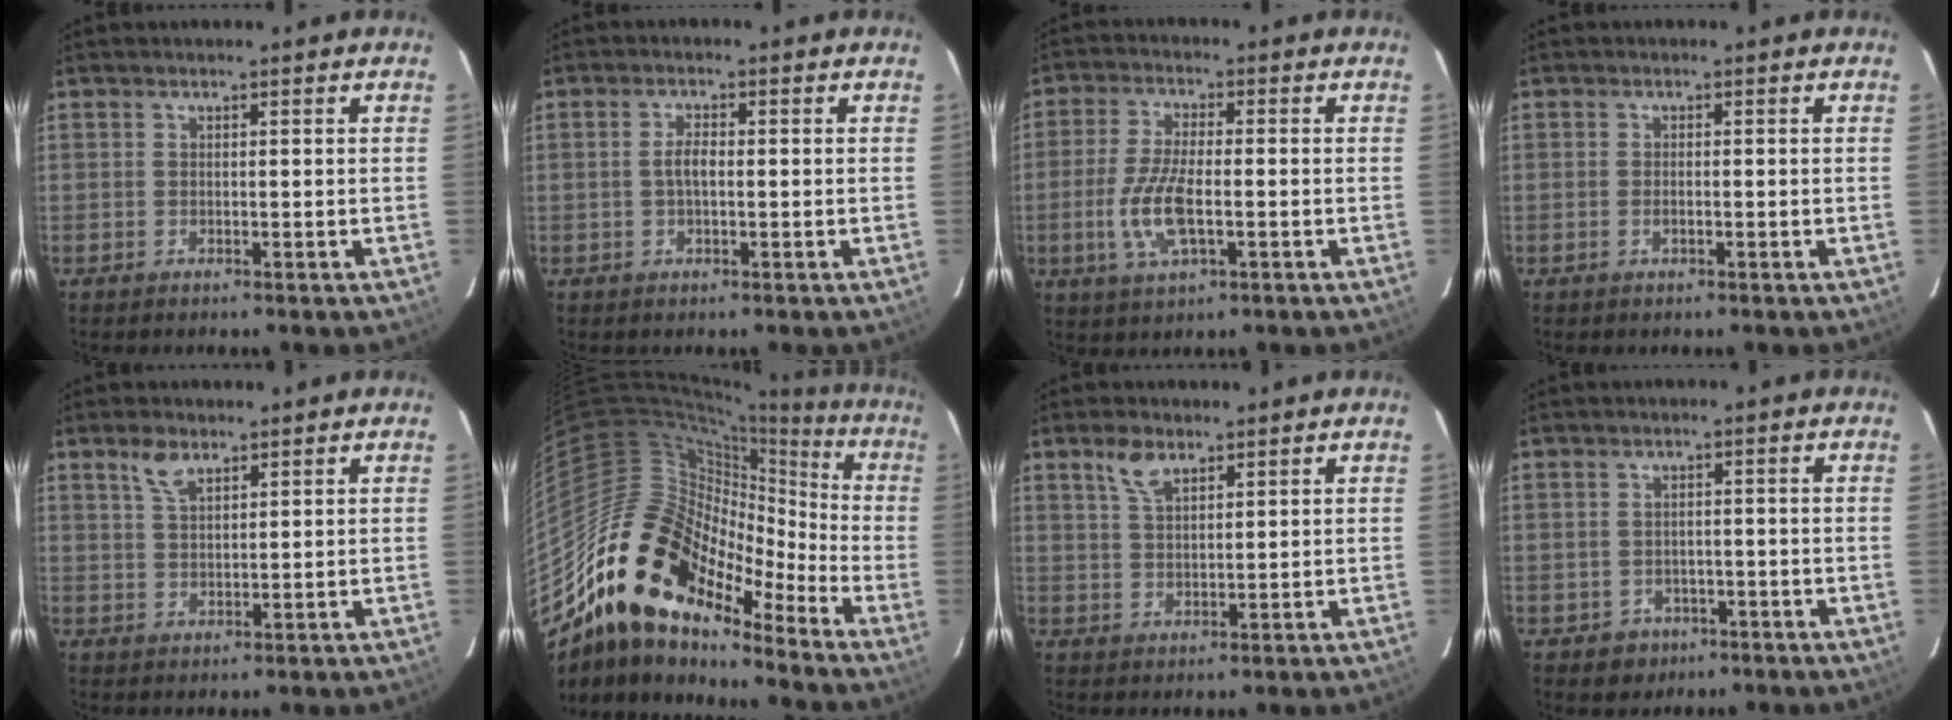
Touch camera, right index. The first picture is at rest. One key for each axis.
{"total": 2.5, "fx": -0.2, "fy": 1.0, "fz": 2.3, "tx": -0.047, "ty": 0.005, "tz": -0.003}
{"total": 9.2, "fx": -2.2, "fy": 3.3, "fz": 8.4, "tx": -0.179, "ty": -0.005, "tz": -0.042}
{"total": 1.1, "fx": -0.5, "fy": 0.6, "fz": 0.8, "tx": -0.017, "ty": -0.002, "tz": -0.008}
{"total": 4.1, "fx": 2.7, "fy": 1.8, "fz": 2.4, "tx": -0.046, "ty": 0.007, "tz": 0.054}
{"total": 19.7, "fx": -13.5, "fy": 10.6, "fz": 9.5, "tx": -0.170, "ty": 0.011, "tz": -0.257}
{"total": 4.7, "fx": 3.0, "fy": 2.2, "fz": 2.8, "tx": -0.053, "ty": 0.008, "tz": 0.060}
{"total": 4.0, "fx": -1.6, "fy": 3.6, "fz": 0.5, "tx": -0.021, "ty": 0.009, "tz": -0.015}